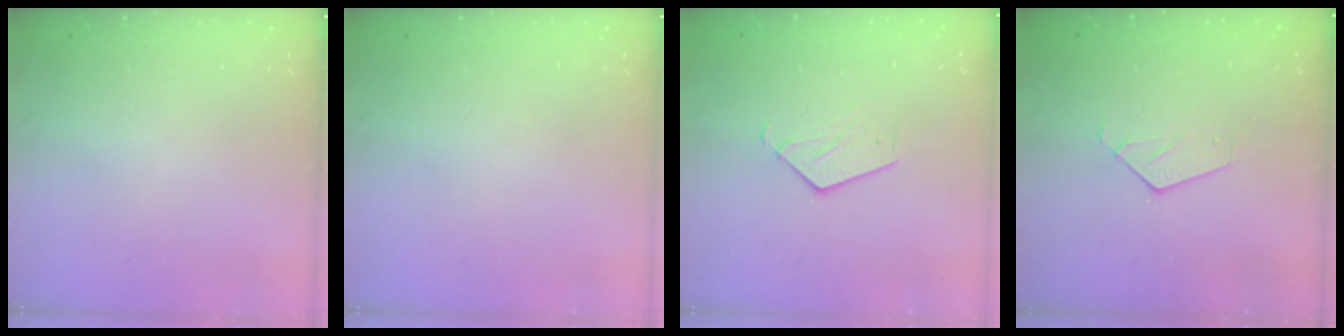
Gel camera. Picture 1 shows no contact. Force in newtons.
{"total": 0.0}
{"total": 3.1, "press": 3.1, "slide": 0.2}
{"total": 2.6, "press": 2.6, "slide": 0.2}